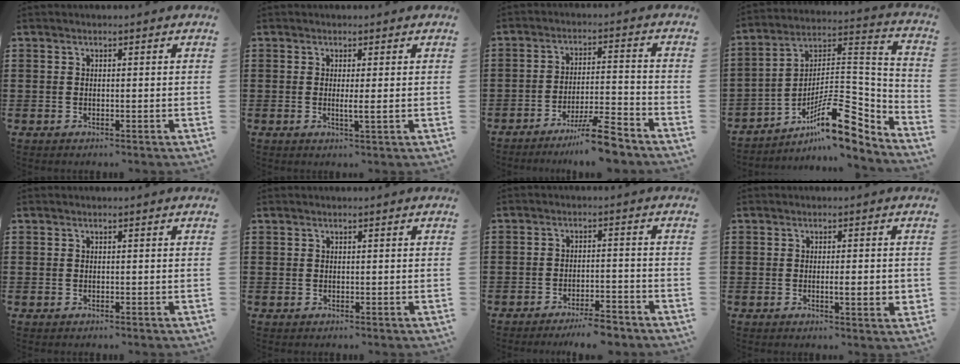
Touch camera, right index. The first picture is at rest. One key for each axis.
{"total": 1.8, "fx": 0.0, "fy": -0.1, "fz": 1.8, "tx": -0.033, "ty": -0.005, "tz": -0.002}
{"total": 8.2, "fx": -6.6, "fy": 0.3, "fz": 4.9, "tx": -0.082, "ty": 0.002, "tz": -0.121}
{"total": 14.6, "fx": -8.9, "fy": 4.6, "fz": 10.6, "tx": -0.162, "ty": 0.016, "tz": -0.160}
{"total": 0.0}
{"total": 0.0}
{"total": 4.2, "fx": -3.9, "fy": -0.1, "fz": 1.5, "tx": -0.026, "ty": -0.002, "tz": -0.076}
{"total": 3.6, "fx": -0.5, "fy": 0.5, "fz": 3.5, "tx": -0.057, "ty": -0.001, "tz": -0.008}